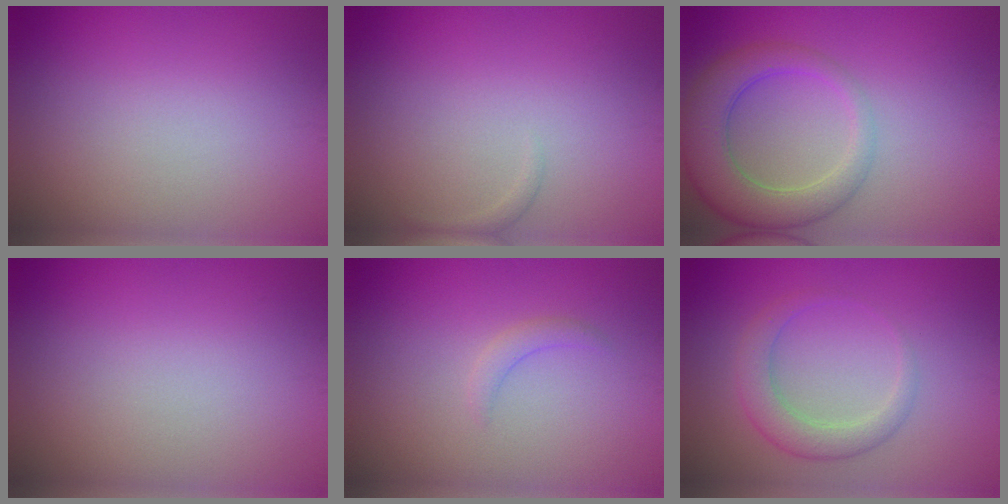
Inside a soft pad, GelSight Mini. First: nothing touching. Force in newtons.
{"total": 0.6, "press": 0.6, "slide": 0.1}
{"total": 6.0, "press": 6.0, "slide": 0.4}
{"total": 0.0}
{"total": 1.2, "press": 1.2, "slide": 0.2}
{"total": 3.0, "press": 3.0, "slide": 0.1}